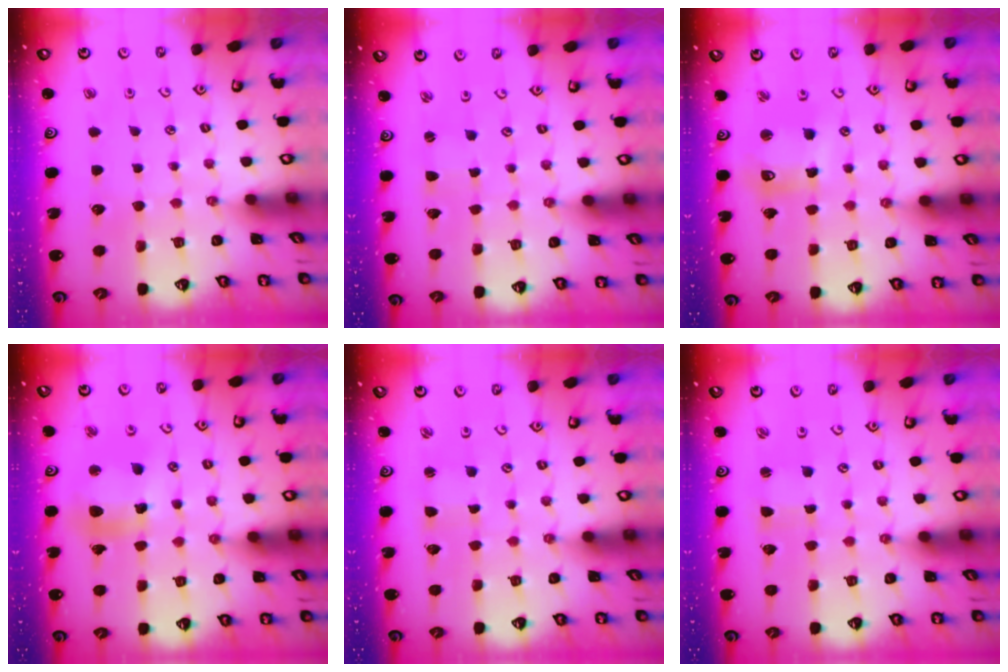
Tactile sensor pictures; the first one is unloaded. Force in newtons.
{"total": 1.6, "press": 1.6, "slide": 0.3}
{"total": 8.9, "press": 8.8, "slide": 1.7}
{"total": 11.9, "press": 11.8, "slide": 1.5}
{"total": 1.0, "press": 1.0, "slide": 0.0}
{"total": 0.9, "press": 0.9, "slide": 0.1}